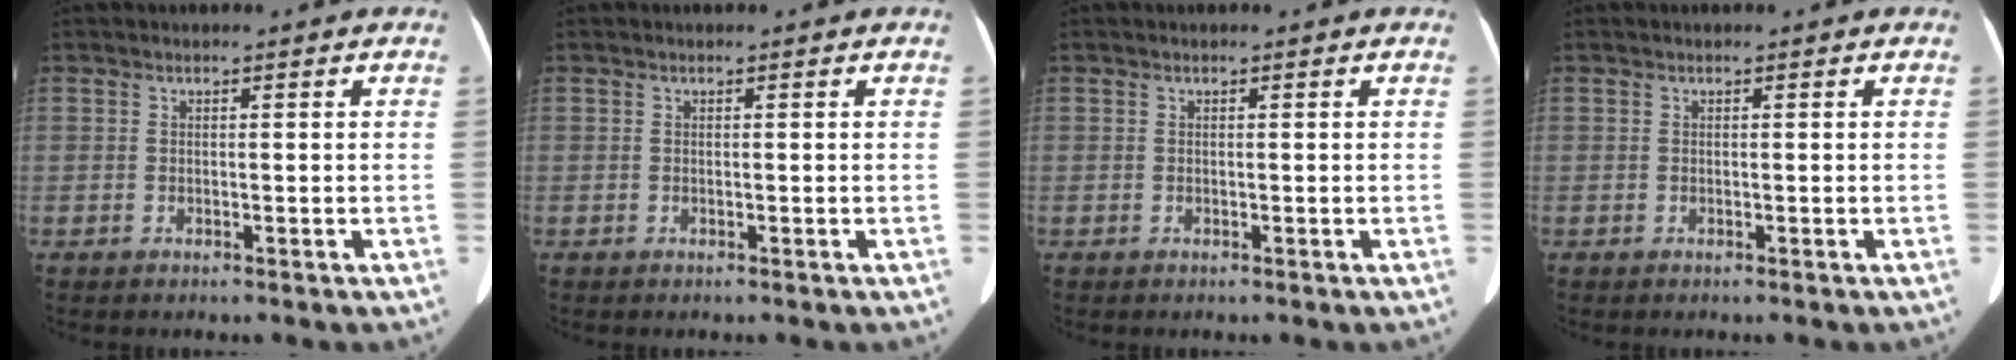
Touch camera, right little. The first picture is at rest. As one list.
[{"total": 0.0}, {"total": 0.0}, {"total": 0.0}]